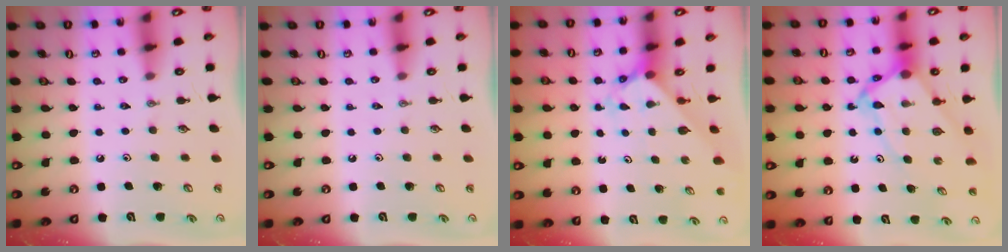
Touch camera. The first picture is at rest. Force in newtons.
{"total": 0.0}
{"total": 2.5, "press": 2.5, "slide": 0.2}
{"total": 9.5, "press": 9.5, "slide": 0.8}